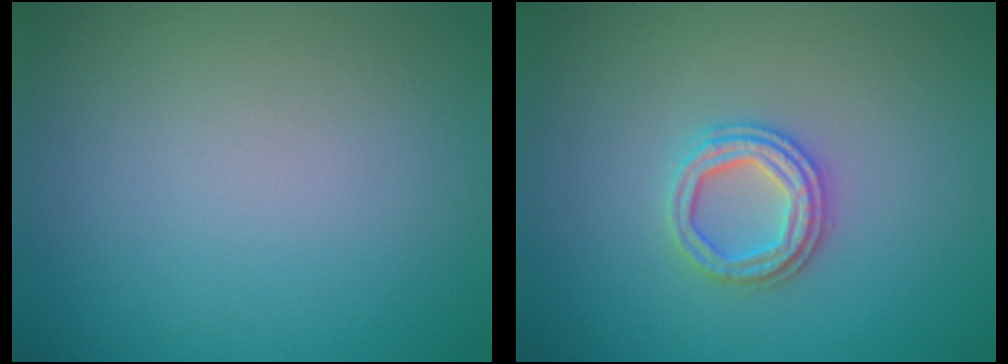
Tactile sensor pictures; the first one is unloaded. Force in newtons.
{"total": 2.9, "press": 2.7, "slide": 1.0}